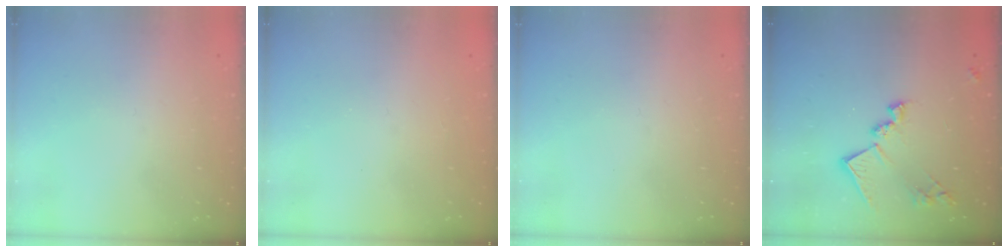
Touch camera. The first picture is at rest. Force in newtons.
{"total": 0.9, "press": 0.9, "slide": 0.2}
{"total": 0.0}
{"total": 14.9, "press": 14.9, "slide": 0.8}